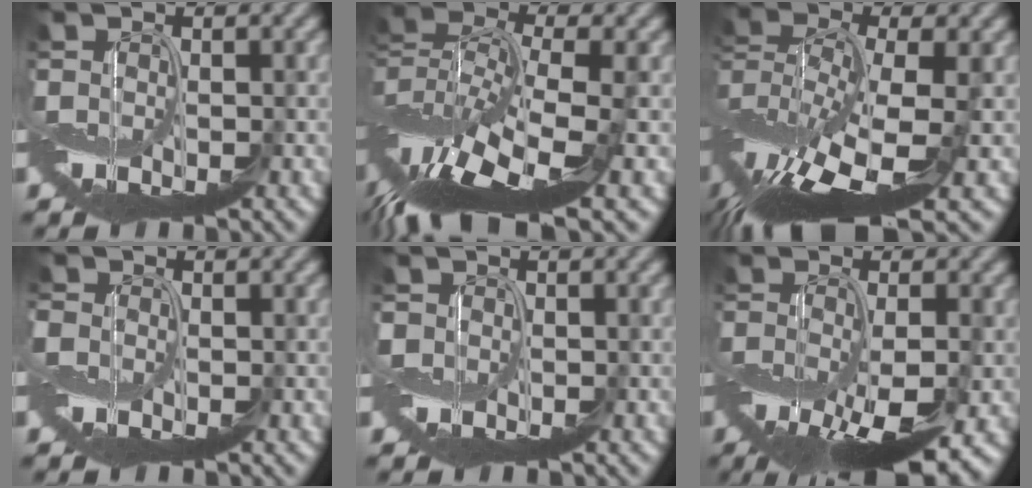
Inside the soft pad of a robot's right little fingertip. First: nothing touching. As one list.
[{"total": 12.3, "force": [-6.3, 4.4, 9.6], "torque": [-0.195, 0.005, -0.114]}, {"total": 13.4, "force": [-5.7, 4.5, 11.2], "torque": [-0.242, 0.004, -0.101]}, {"total": 1.8, "force": [-0.4, 1.6, 0.6], "torque": [-0.020, -0.001, -0.008]}, {"total": 2.4, "force": [0.2, 2.3, 0.7], "torque": [-0.021, 0.008, -0.003]}, {"total": 8.8, "force": [-4.3, 2.7, 7.2], "torque": [-0.137, -0.032, -0.061]}]